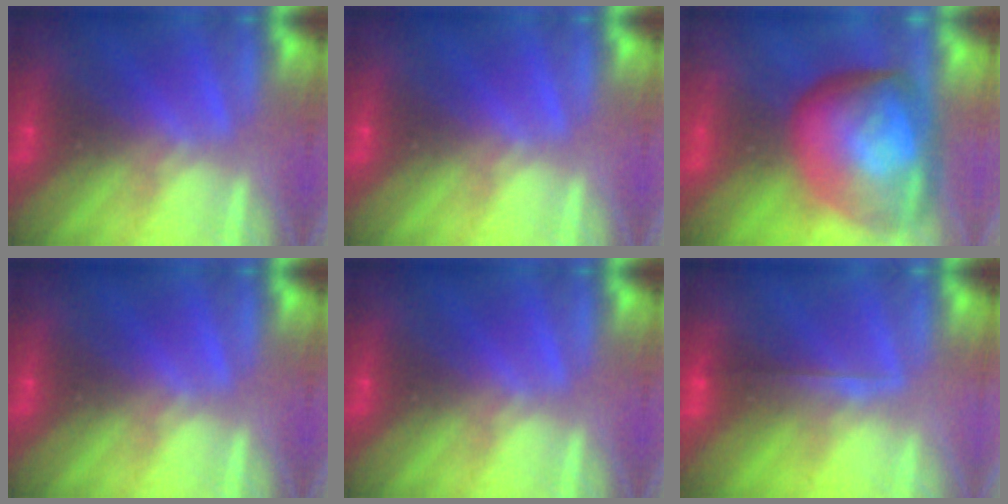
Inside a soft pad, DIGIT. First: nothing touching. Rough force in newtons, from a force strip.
{"total": 0.0}
{"total": 7.9}
{"total": 0.0}
{"total": 0.0}
{"total": 2.6}